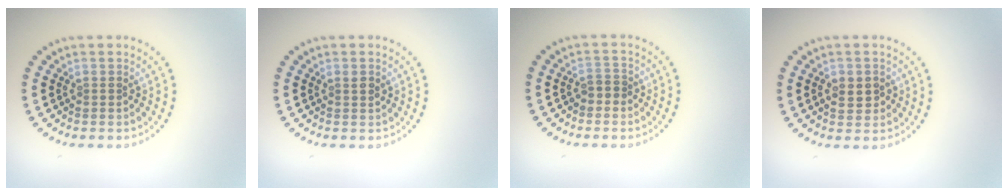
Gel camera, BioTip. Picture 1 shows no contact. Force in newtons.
{"total": 0.8, "press": 0.7, "slide": 0.3}
{"total": 1.1, "press": 1.0, "slide": 0.5}
{"total": 2.1, "press": 2.1, "slide": 0.3}